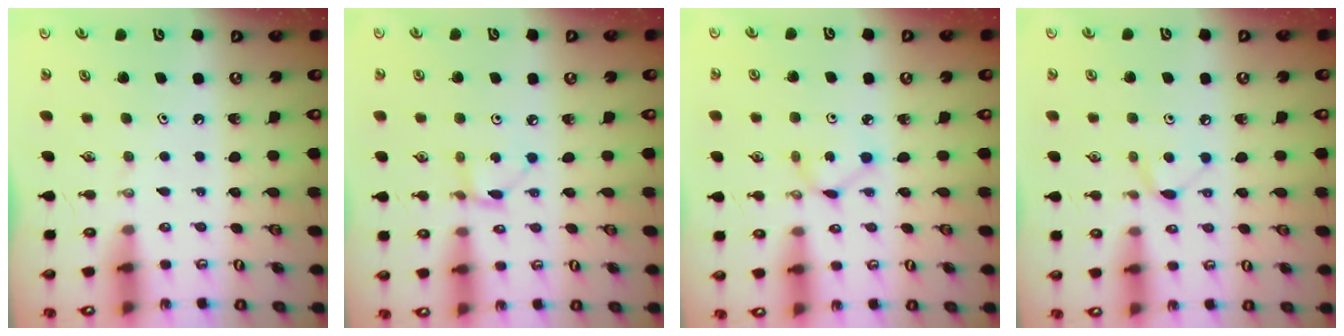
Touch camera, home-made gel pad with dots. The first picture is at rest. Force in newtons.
{"total": 2.7, "press": 2.7, "slide": 0.2}
{"total": 2.3, "press": 2.3, "slide": 0.3}
{"total": 5.3, "press": 5.3, "slide": 0.7}